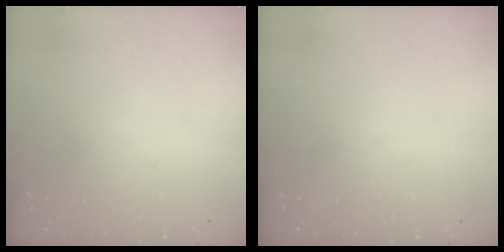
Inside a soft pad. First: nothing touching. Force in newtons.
{"total": 0.0}